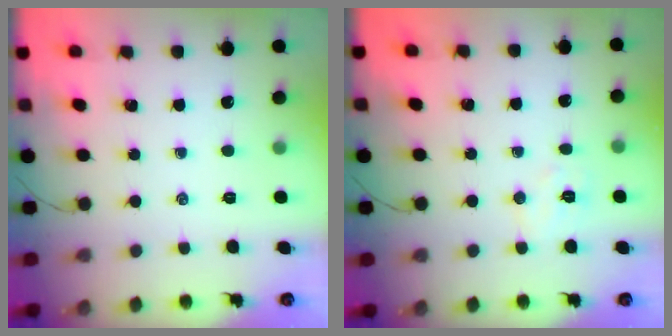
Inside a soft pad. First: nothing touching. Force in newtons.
{"total": 6.3, "press": 6.2, "slide": 1.0}